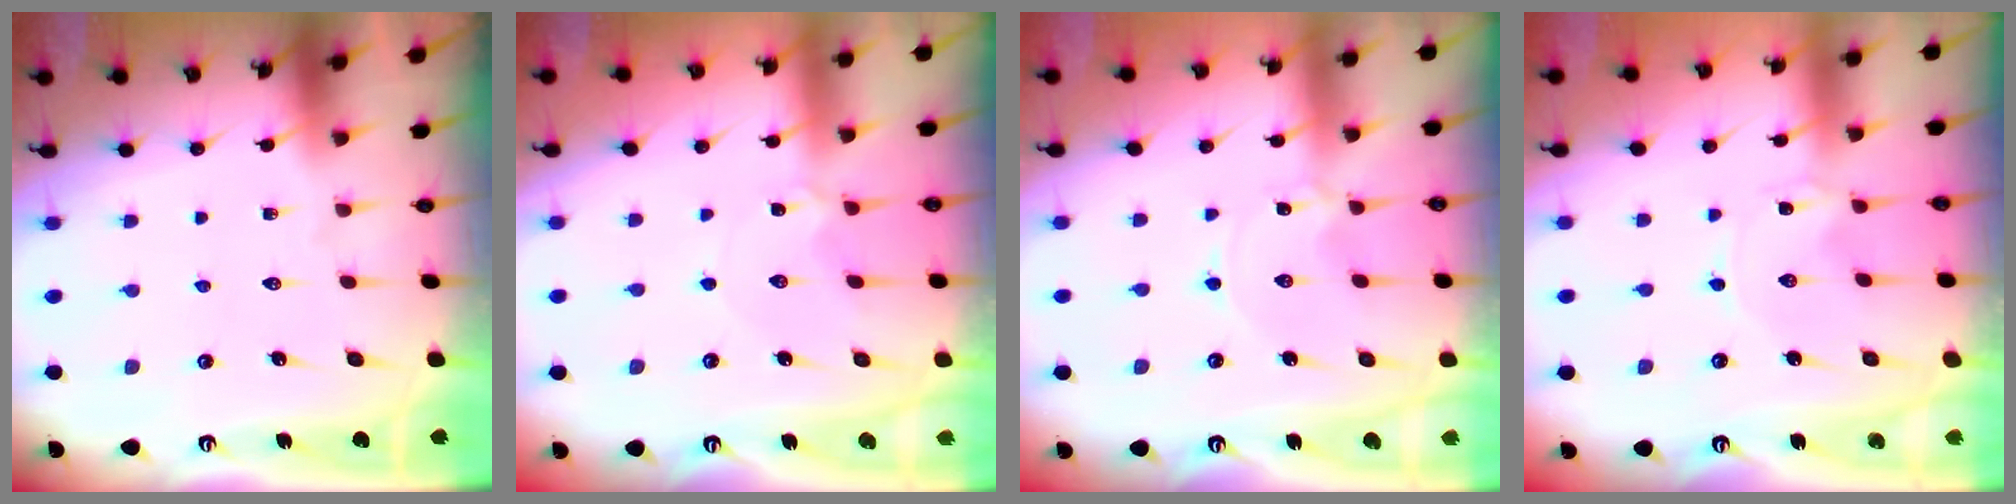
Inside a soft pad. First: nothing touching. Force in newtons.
{"total": 2.5, "press": 2.5, "slide": 0.4}
{"total": 0.0}
{"total": 0.0}